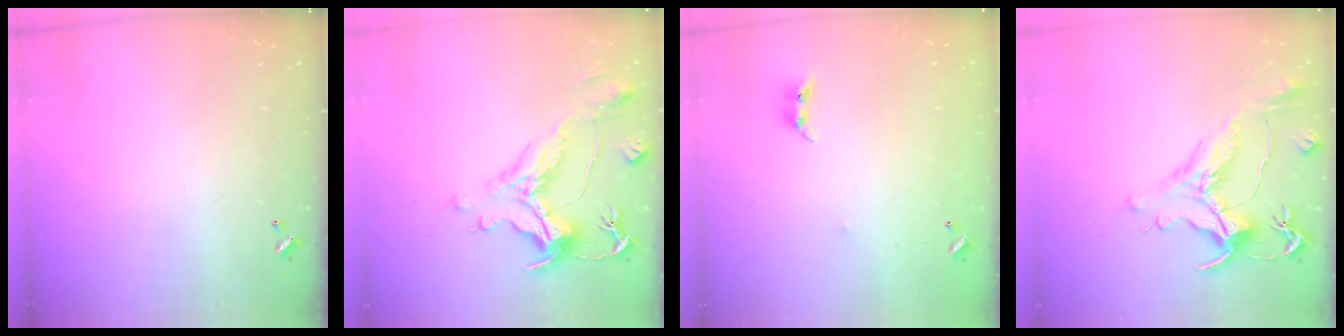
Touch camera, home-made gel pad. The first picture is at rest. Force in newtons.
{"total": 1.9, "press": 0.8, "slide": 1.7}
{"total": 6.2, "press": 6.2, "slide": 0.2}
{"total": 1.5, "press": 0.4, "slide": 1.5}